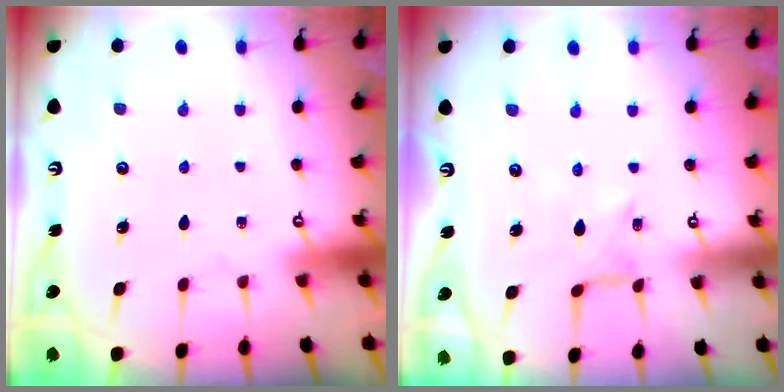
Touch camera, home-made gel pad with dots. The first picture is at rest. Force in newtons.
{"total": 2.2, "press": 2.2, "slide": 0.3}